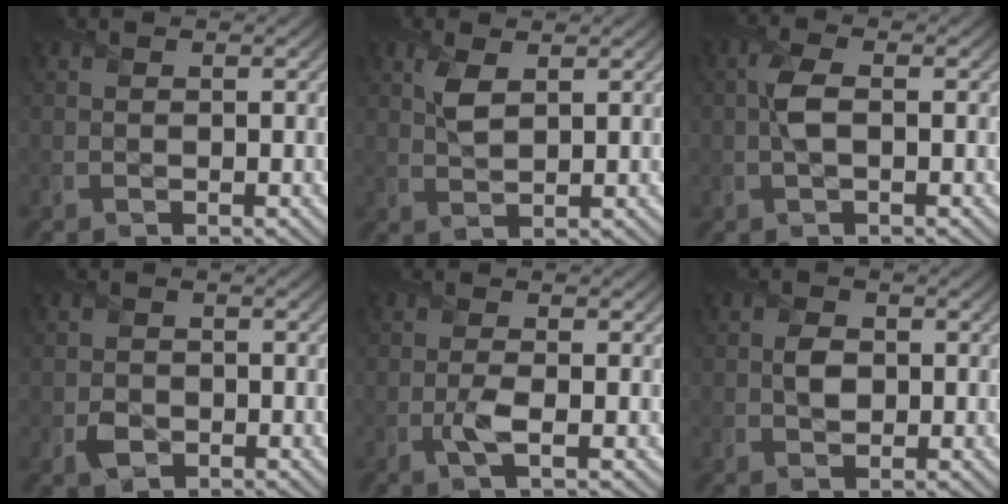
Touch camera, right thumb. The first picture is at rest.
{"total": 2.7, "force": [1.3, 1.2, 2.1], "torque": [-0.052, -0.001, 0.029]}
{"total": 2.8, "force": [-0.1, 1.1, 2.6], "torque": [-0.062, 0.004, -0.005]}
{"total": 2.0, "force": [-0.8, 1.8, 0.3], "torque": [0.001, -0.005, -0.018]}
{"total": 1.8, "force": [-0.5, 0.6, 1.6], "torque": [-0.034, -0.001, -0.013]}
{"total": 2.5, "force": [0.0, 1.9, 1.5], "torque": [-0.032, -0.003, -0.001]}